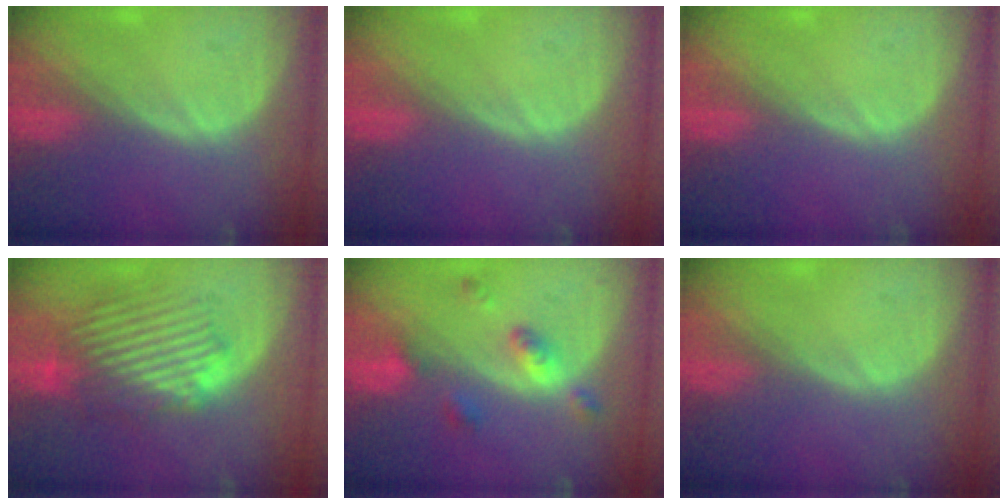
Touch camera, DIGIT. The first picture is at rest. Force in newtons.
{"total": 0.0}
{"total": 0.0}
{"total": 9.1, "press": 8.6, "slide": 2.8}
{"total": 5.3, "press": 4.7, "slide": 2.4}
{"total": 0.0}